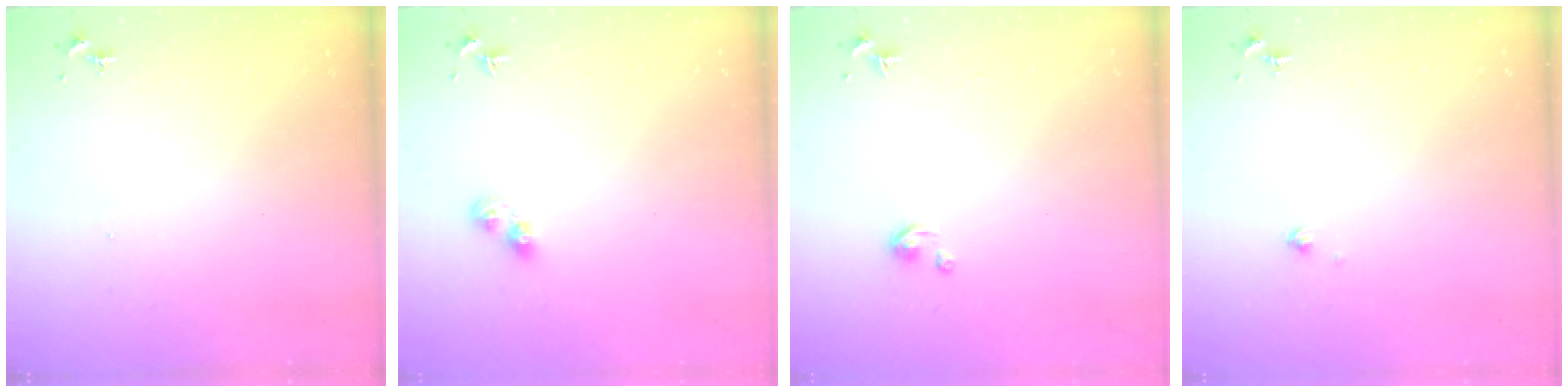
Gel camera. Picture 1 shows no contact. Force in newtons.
{"total": 3.2, "press": 3.2, "slide": 0.3}
{"total": 2.6, "press": 2.6, "slide": 0.3}
{"total": 1.2, "press": 1.2, "slide": 0.1}